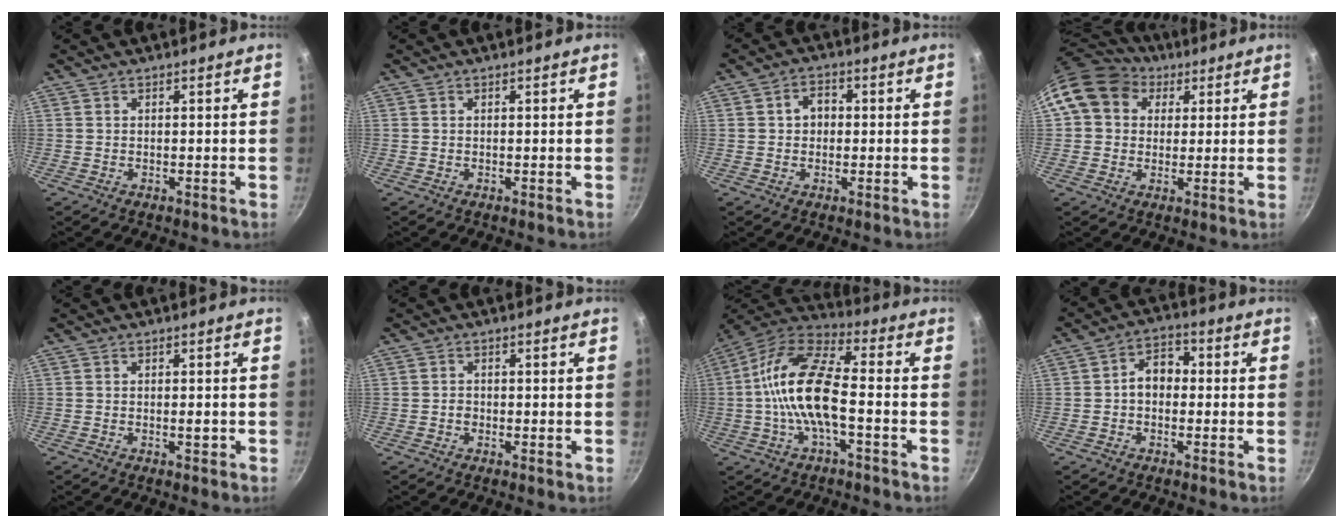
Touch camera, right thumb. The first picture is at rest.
{"total": 0.0}
{"total": 3.9, "force": [0.2, 3.2, 2.2], "torque": [-0.013, 0.010, 0.000]}
{"total": 12.2, "force": [4.9, 9.9, 5.3], "torque": [-0.069, 0.012, 0.073]}
{"total": 1.4, "force": [-0.3, 0.6, 1.3], "torque": [-0.018, 0.002, -0.007]}
{"total": 1.1, "force": [-0.3, 0.9, 0.6], "torque": [-0.011, 0.004, -0.008]}
{"total": 15.9, "force": [-2.1, 6.5, 14.4], "torque": [-0.268, 0.043, -0.059]}
{"total": 6.2, "force": [-0.3, 4.7, 4.0], "torque": [-0.030, 0.023, -0.017]}